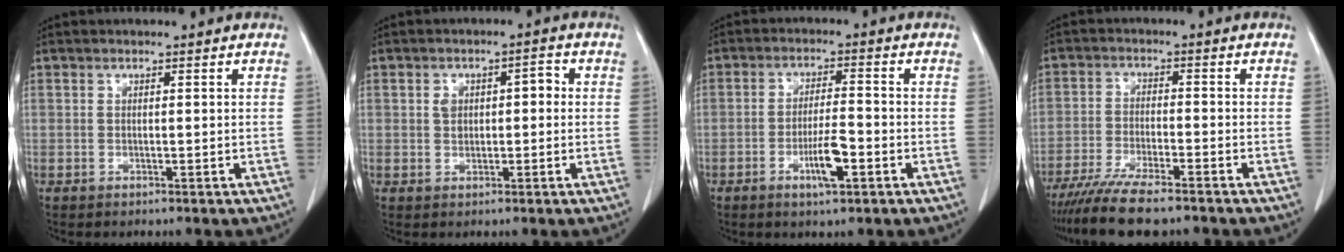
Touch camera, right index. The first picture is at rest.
{"total": 3.9, "force": [0.4, 2.4, 3.0], "torque": [-0.050, 0.024, 0.010]}
{"total": 5.8, "force": [-2.5, 0.9, 5.1], "torque": [-0.094, -0.003, -0.043]}
{"total": 10.2, "force": [-8.4, 1.1, 5.6], "torque": [-0.091, -0.025, -0.139]}